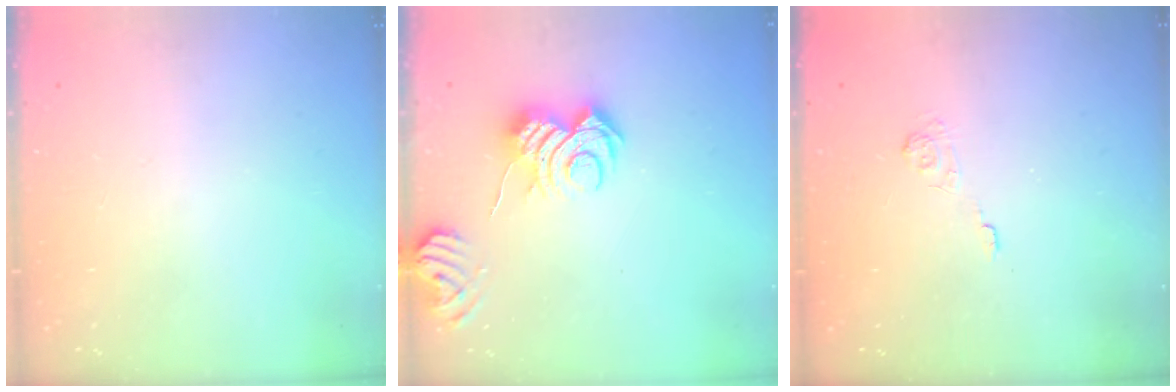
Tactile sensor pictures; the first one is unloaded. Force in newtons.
{"total": 8.5, "press": 8.5, "slide": 1.0}
{"total": 2.0, "press": 1.4, "slide": 1.4}